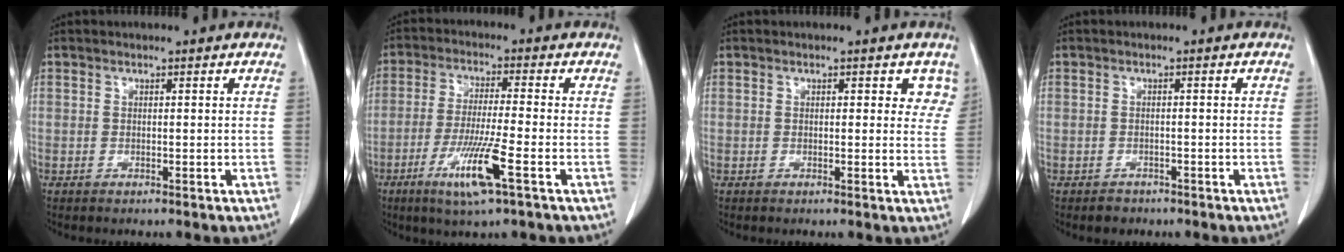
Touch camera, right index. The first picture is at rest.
{"total": 9.1, "force": [-4.2, -0.2, 8.1], "torque": [-0.161, -0.017, -0.076]}
{"total": 3.3, "force": [1.7, 1.8, 2.1], "torque": [0.000, 0.000, 0.009]}
{"total": 1.7, "force": [-1.2, 1.2, 0.0], "torque": [-0.004, 0.004, -0.017]}